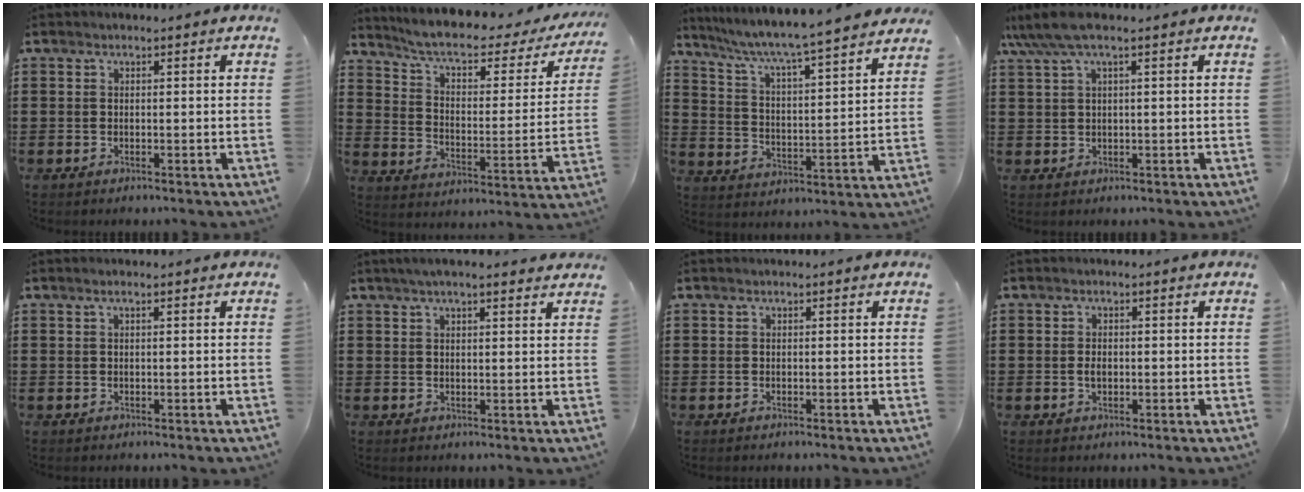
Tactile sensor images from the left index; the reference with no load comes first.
{"total": 5.8, "force": [4.4, 1.3, 3.6], "torque": [-0.090, -0.027, 0.068]}
{"total": 5.1, "force": [4.6, -0.5, 2.3], "torque": [-0.066, -0.042, 0.067]}
{"total": 3.8, "force": [1.6, 0.5, 3.5], "torque": [-0.084, -0.003, 0.024]}
{"total": 0.6, "force": [0.3, 0.0, 0.6], "torque": [-0.011, 0.000, 0.006]}
{"total": 2.9, "force": [2.3, 0.6, 1.7], "torque": [-0.036, 0.008, 0.042]}
{"total": 0.0}
{"total": 1.5, "force": [-0.1, 0.8, 1.3], "torque": [-0.027, 0.003, -0.003]}